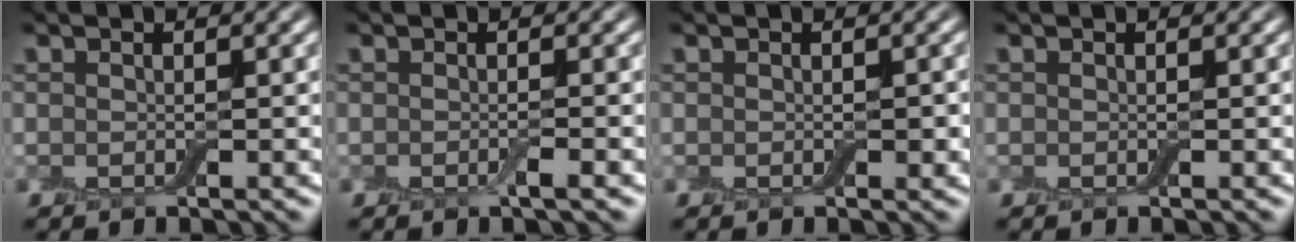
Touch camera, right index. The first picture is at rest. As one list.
[{"total": 0.9, "force": [-0.4, 0.0, 0.8], "torque": [-0.014, -0.002, -0.008]}, {"total": 0.9, "force": [0.0, 0.6, 0.6], "torque": [-0.008, -0.002, 0.000]}, {"total": 0.0}]